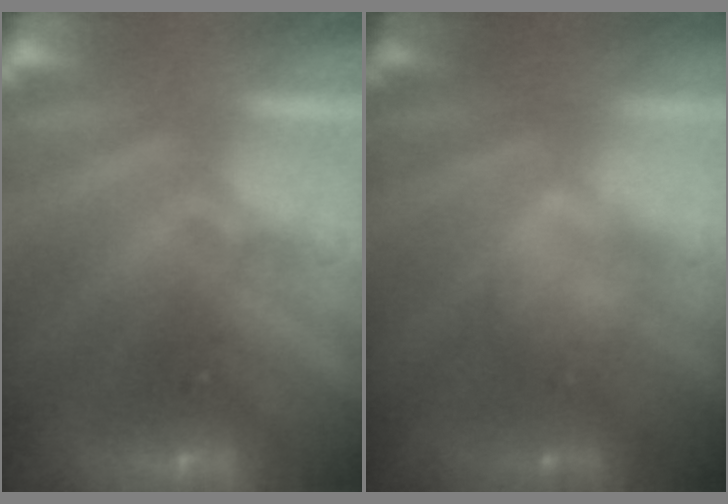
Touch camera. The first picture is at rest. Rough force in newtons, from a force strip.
{"total": 2.1}